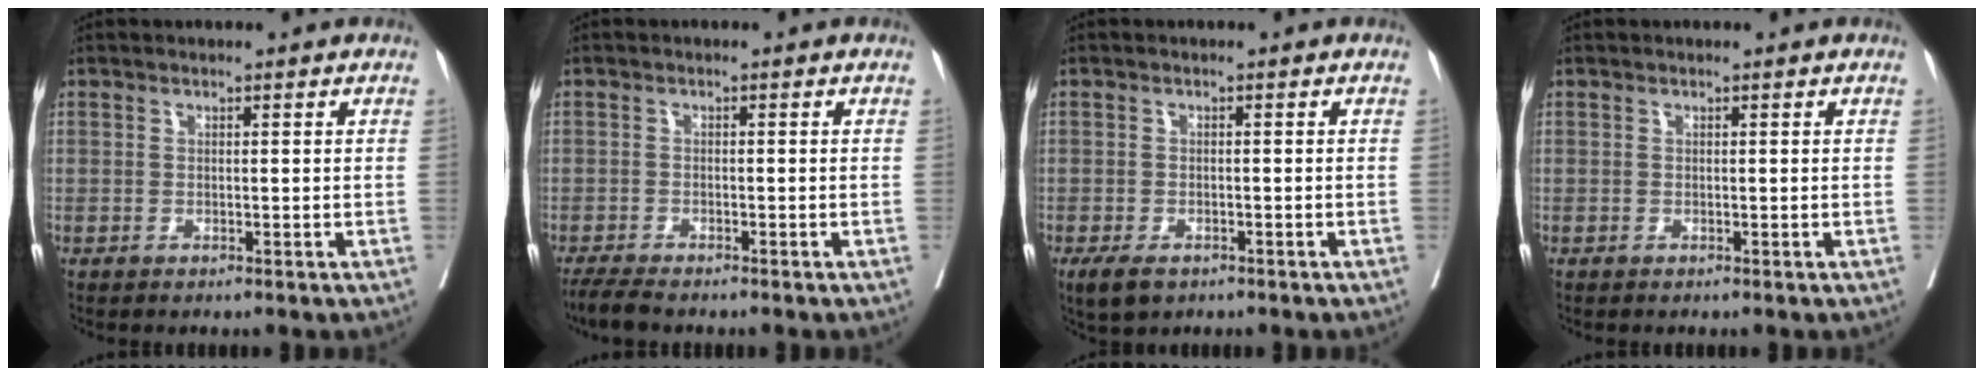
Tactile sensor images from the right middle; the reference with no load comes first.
{"total": 3.5, "force": [-3.0, 0.3, 1.7], "torque": [-0.032, -0.012, -0.053]}
{"total": 3.6, "force": [-2.3, 1.8, 2.1], "torque": [-0.040, -0.007, -0.033]}
{"total": 0.0}